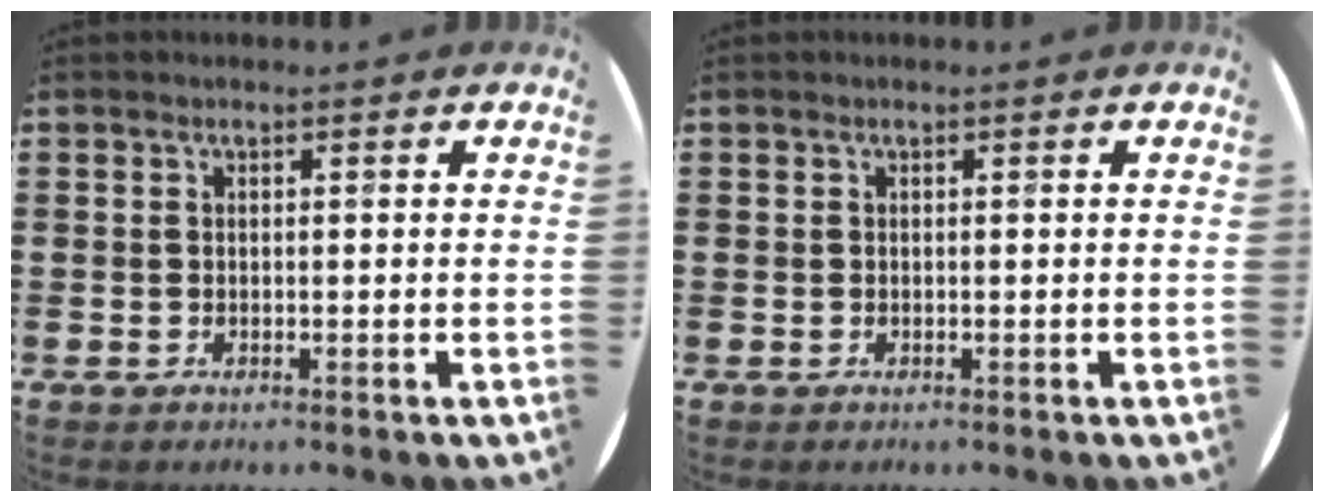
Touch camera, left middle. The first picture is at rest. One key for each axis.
{"total": 0.0}